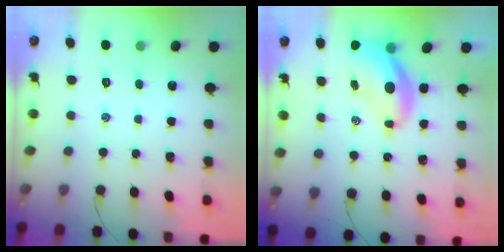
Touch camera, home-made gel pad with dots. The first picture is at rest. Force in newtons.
{"total": 8.5, "press": 8.1, "slide": 2.3}